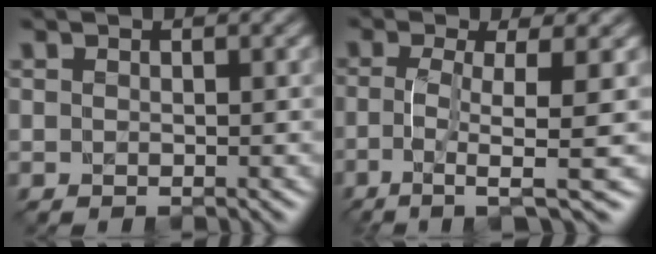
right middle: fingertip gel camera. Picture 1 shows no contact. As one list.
[{"total": 4.9, "force": [-1.2, 0.8, 4.7], "torque": [-0.082, -0.010, -0.031]}]